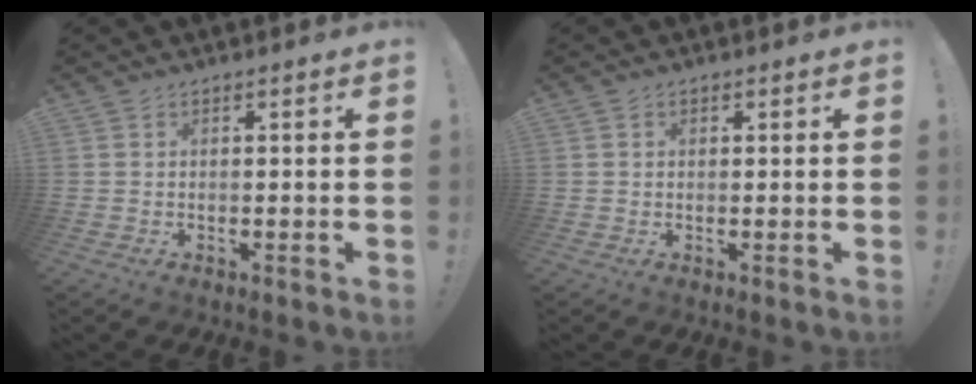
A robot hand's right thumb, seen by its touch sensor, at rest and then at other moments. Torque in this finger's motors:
{"motor_torque": [-0.19, -0.15, -0.27, 0.28, 0.06]}